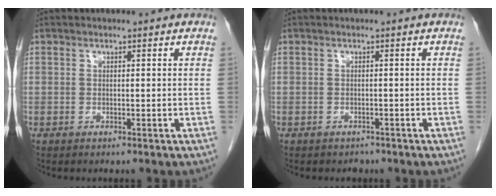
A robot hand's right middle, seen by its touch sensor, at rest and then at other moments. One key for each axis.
{"total": 1.4, "fx": -1.1, "fy": 0.8, "fz": -0.1, "tx": -0.007, "ty": 0.001, "tz": -0.018}